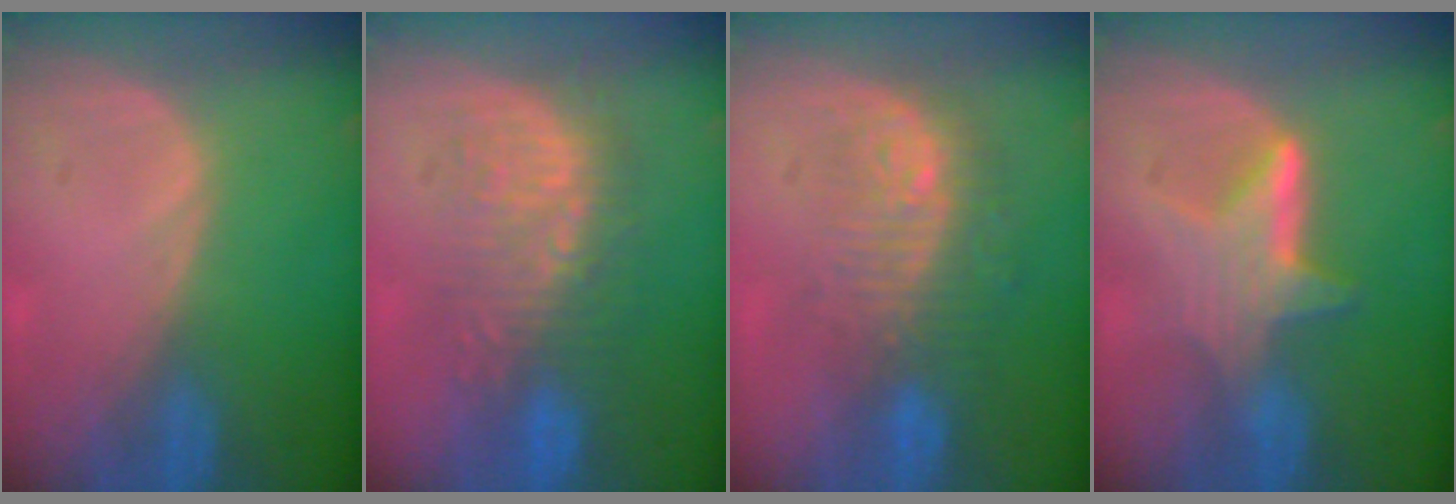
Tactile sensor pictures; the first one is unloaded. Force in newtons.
{"total": 8.9, "press": 8.7, "slide": 1.9}
{"total": 9.0, "press": 8.4, "slide": 3.2}
{"total": 6.4, "press": 6.0, "slide": 2.2}